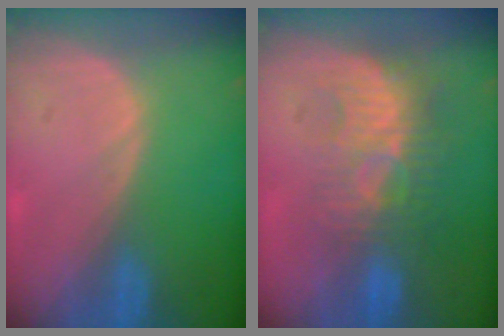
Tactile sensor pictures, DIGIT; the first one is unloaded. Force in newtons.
{"total": 8.6, "press": 8.1, "slide": 2.9}